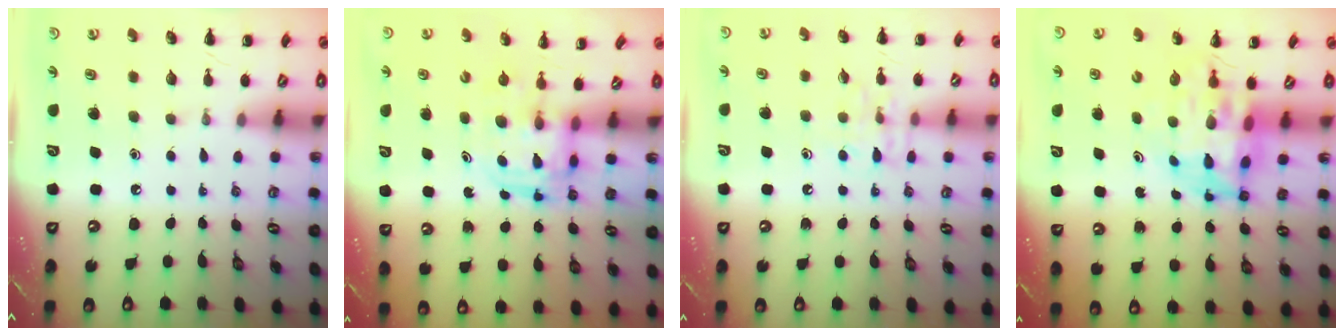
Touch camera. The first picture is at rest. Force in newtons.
{"total": 3.0, "press": 3.0, "slide": 0.3}
{"total": 7.7, "press": 7.6, "slide": 1.0}
{"total": 8.0, "press": 7.7, "slide": 2.2}